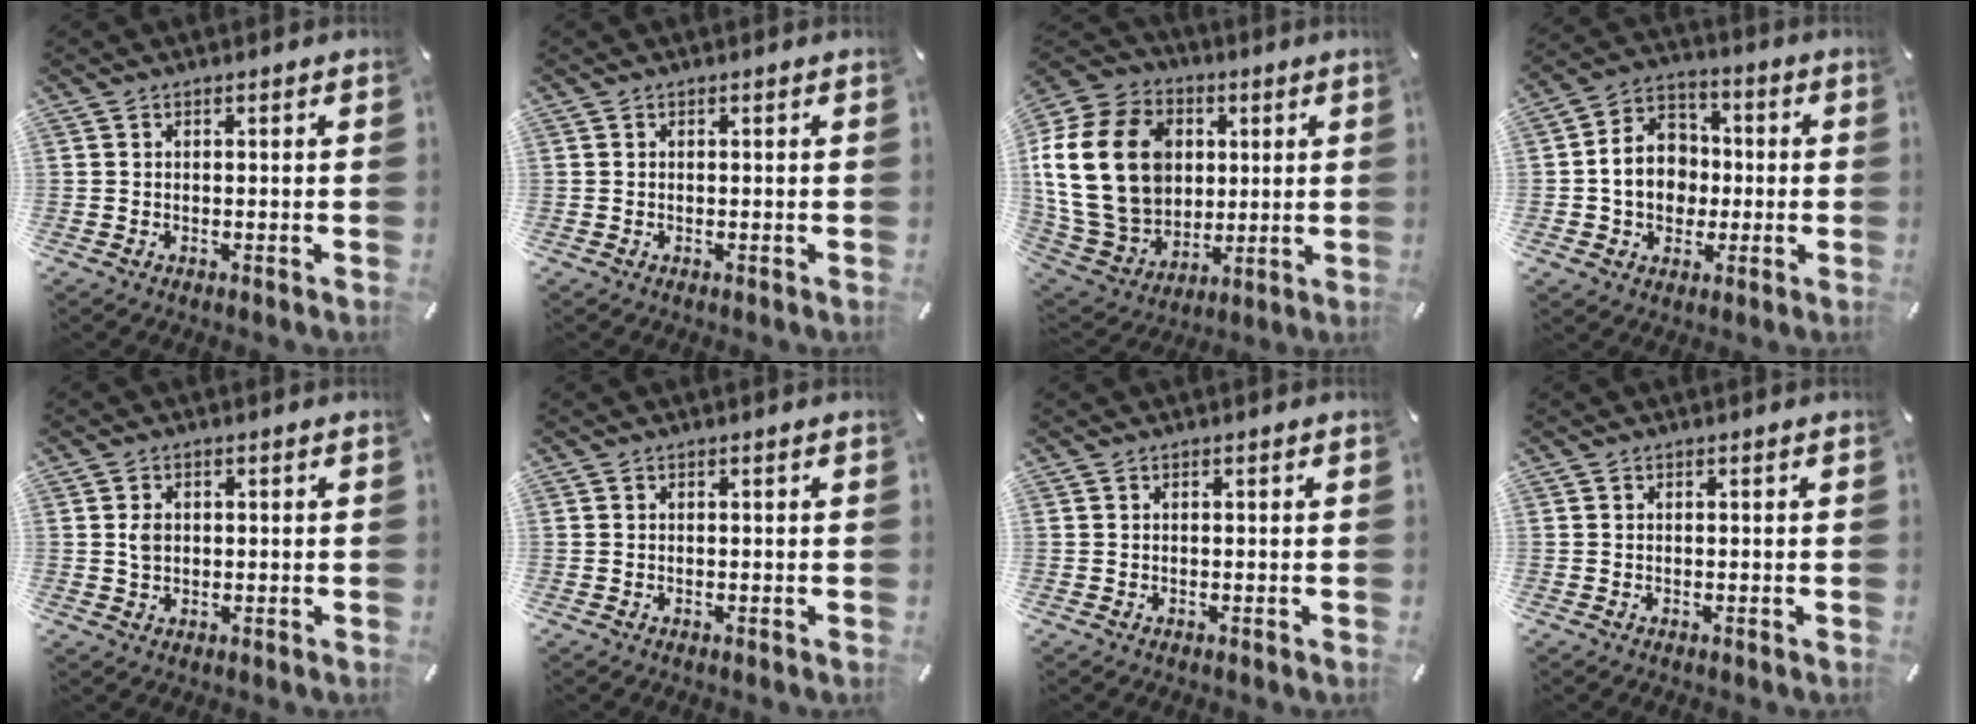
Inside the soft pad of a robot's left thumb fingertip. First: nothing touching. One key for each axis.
{"total": 0.0}
{"total": 24.8, "fx": 3.6, "fy": 19.6, "fz": 14.8, "tx": -0.305, "ty": 0.002, "tz": 0.073}
{"total": 11.2, "fx": -1.2, "fy": 9.8, "fz": 5.4, "tx": -0.115, "ty": 0.023, "tz": -0.018}
{"total": 2.6, "fx": 0.4, "fy": 2.0, "fz": 1.6, "tx": -0.027, "ty": 0.003, "tz": 0.004}
{"total": 0.0}
{"total": 0.0}
{"total": 0.0}